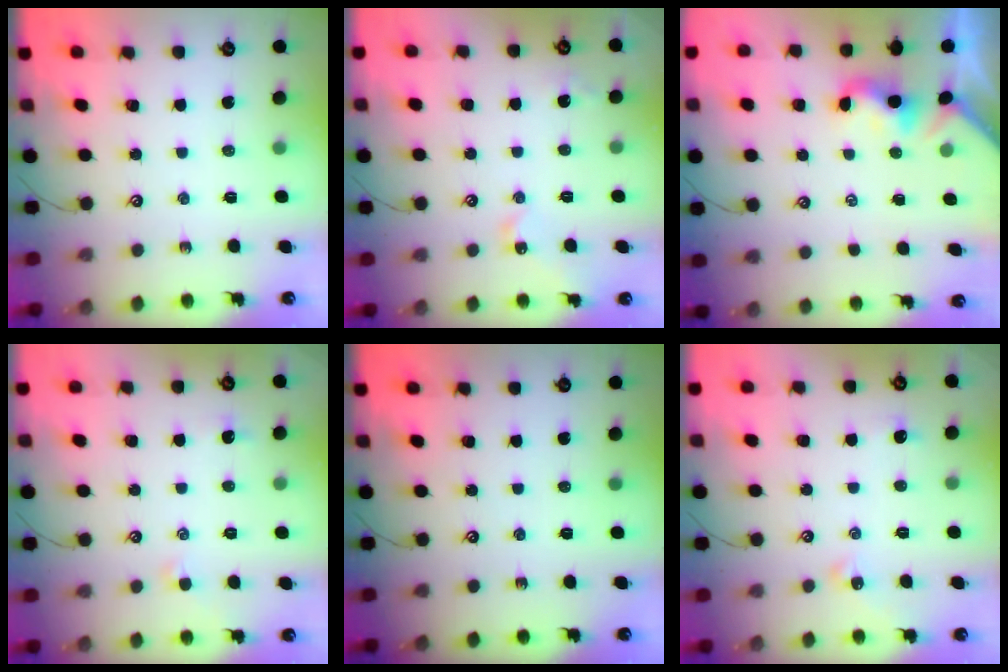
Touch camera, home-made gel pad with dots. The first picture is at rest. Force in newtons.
{"total": 4.4, "press": 4.4, "slide": 0.6}
{"total": 1.9, "press": 1.8, "slide": 0.5}
{"total": 0.8, "press": 0.6, "slide": 0.5}
{"total": 0.0}
{"total": 1.4, "press": 1.3, "slide": 0.5}